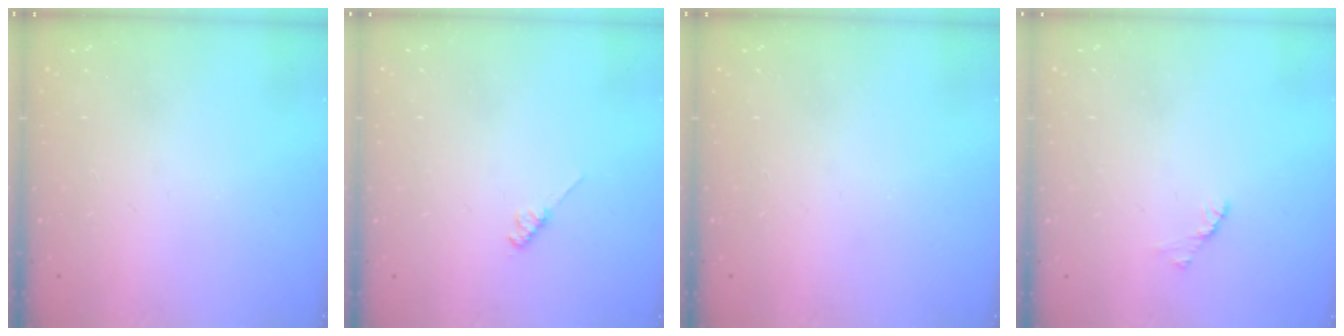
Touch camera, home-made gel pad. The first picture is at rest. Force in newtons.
{"total": 2.6, "press": 2.5, "slide": 0.4}
{"total": 0.0}
{"total": 1.7, "press": 1.6, "slide": 0.4}